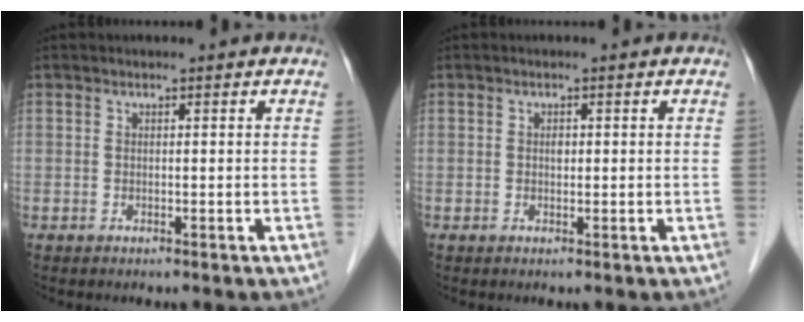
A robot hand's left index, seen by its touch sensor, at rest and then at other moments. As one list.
[{"total": 0.8, "force": [0.1, 0.5, 0.6], "torque": [-0.011, 0.001, 0.002]}]